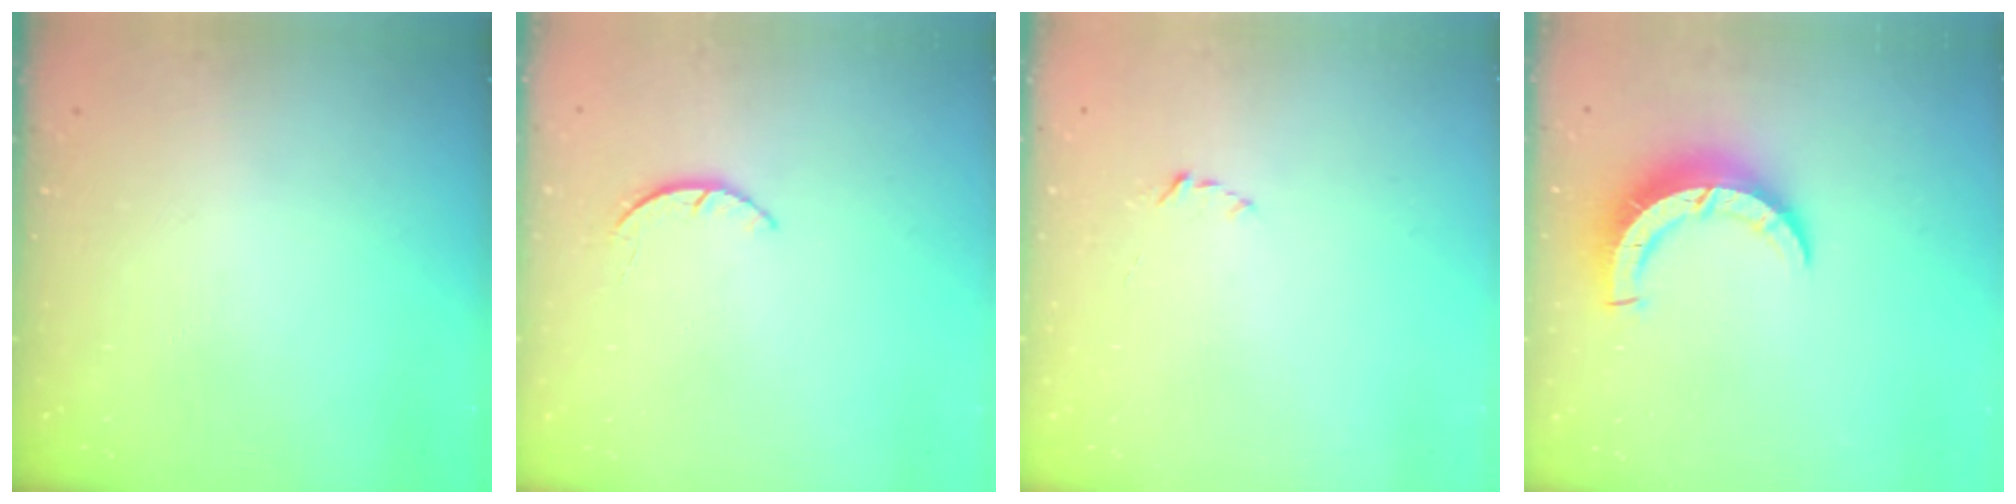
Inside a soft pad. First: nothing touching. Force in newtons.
{"total": 1.9, "press": 1.9, "slide": 0.3}
{"total": 1.9, "press": 1.9, "slide": 0.2}
{"total": 8.3, "press": 8.3, "slide": 0.6}